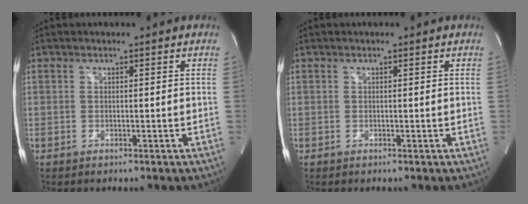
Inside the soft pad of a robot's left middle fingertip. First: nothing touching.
{"total": 0.0}